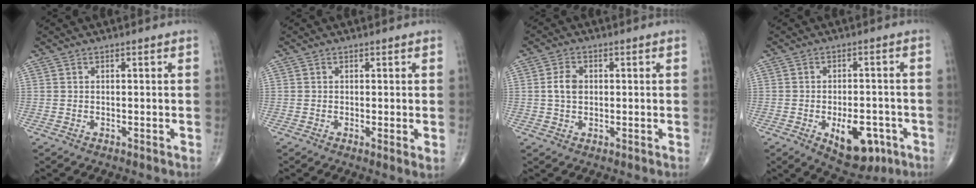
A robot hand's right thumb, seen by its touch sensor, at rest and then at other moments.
{"total": 1.8, "force": [-0.1, 0.2, 1.8], "torque": [-0.034, -0.009, -0.005]}
{"total": 4.0, "force": [0.3, 2.8, 2.8], "torque": [-0.052, 0.004, 0.002]}
{"total": 10.7, "force": [-4.2, 5.6, 8.0], "torque": [-0.089, 0.011, -0.049]}